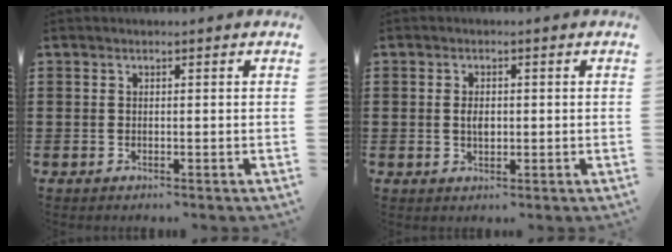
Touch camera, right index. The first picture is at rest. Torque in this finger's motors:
{"motor_torque": [0.67, 1.47, 0.03, 0.00]}